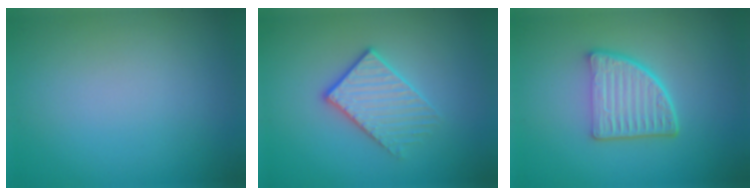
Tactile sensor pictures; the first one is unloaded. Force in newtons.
{"total": 2.9, "press": 2.6, "slide": 1.2}
{"total": 5.2, "press": 3.6, "slide": 3.7}